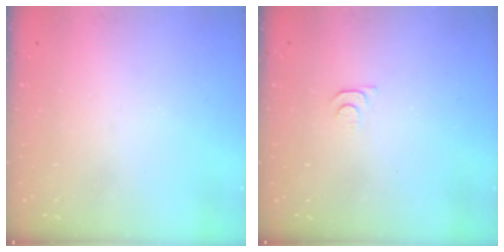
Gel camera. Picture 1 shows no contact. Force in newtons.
{"total": 4.3, "press": 4.2, "slide": 0.5}